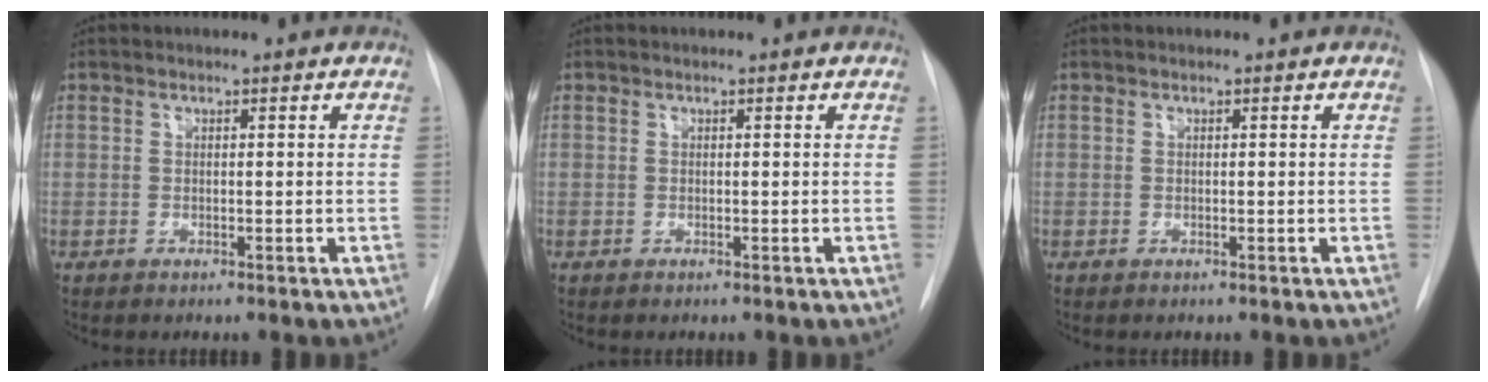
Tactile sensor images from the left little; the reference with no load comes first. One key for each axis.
{"total": 0.0}
{"total": 0.0}